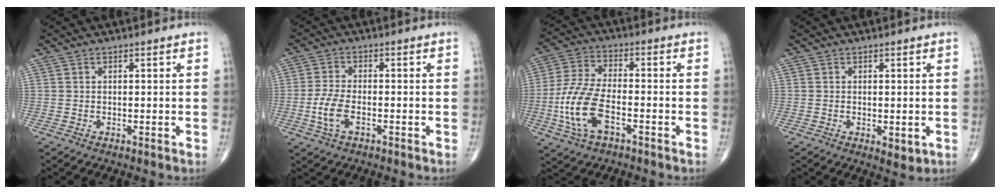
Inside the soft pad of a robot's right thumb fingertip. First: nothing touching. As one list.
[{"total": 5.5, "force": [-1.8, 2.7, 4.4], "torque": [-0.098, 0.010, -0.034]}, {"total": 12.1, "force": [-4.0, 5.7, 9.9], "torque": [-0.214, 0.020, -0.078]}, {"total": 2.8, "force": [-0.5, 1.3, 2.4], "torque": [-0.030, -0.008, -0.003]}]